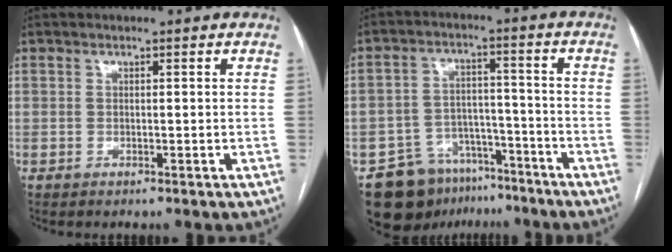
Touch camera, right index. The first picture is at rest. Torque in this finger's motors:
{"motor_torque": [-0.27, 0.04, -0.60, -0.21]}